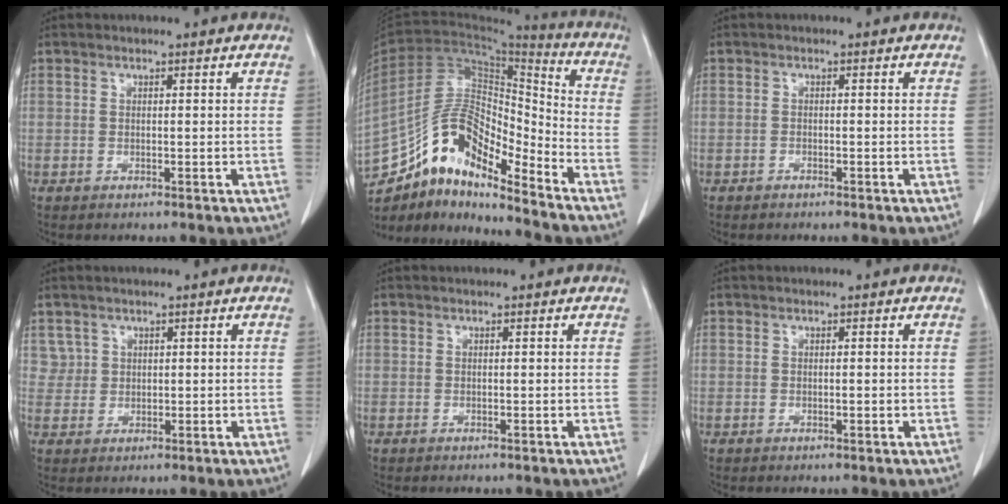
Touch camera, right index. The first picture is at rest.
{"total": 15.2, "force": [-11.8, 4.3, 8.6], "torque": [-0.155, 0.041, -0.212]}
{"total": 0.5, "force": [-0.5, 0.2, 0.1], "torque": [-0.007, 0.000, -0.010]}
{"total": 2.5, "force": [1.3, 2.1, -0.3], "torque": [0.022, 0.006, 0.020]}
{"total": 0.0}
{"total": 0.5, "force": [0.0, 0.3, 0.5], "torque": [-0.006, 0.001, 0.002]}